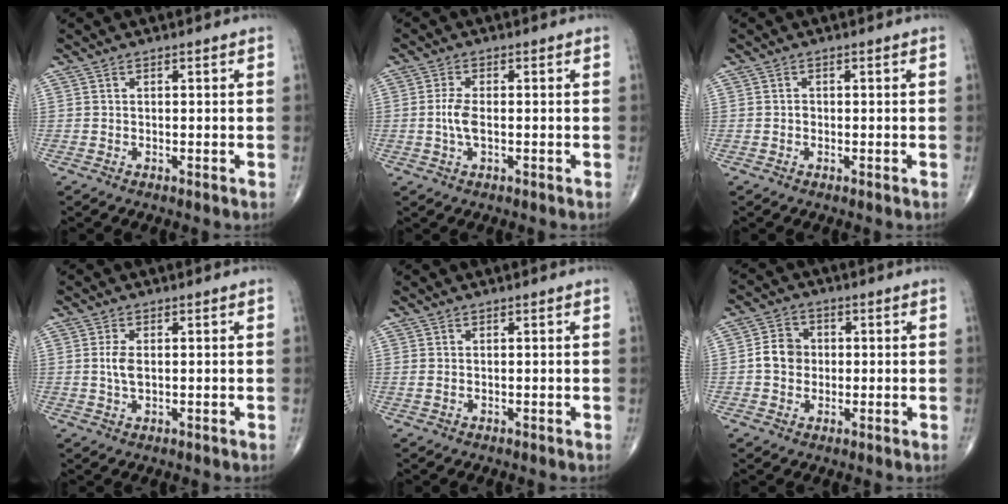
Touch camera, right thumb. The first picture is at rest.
{"total": 3.6, "force": [-0.5, 1.5, 3.3], "torque": [-0.075, 0.004, -0.012]}
{"total": 0.7, "force": [-0.2, 0.6, 0.4], "torque": [0.000, 0.002, -0.005]}
{"total": 3.0, "force": [0.2, 1.5, 2.6], "torque": [-0.057, 0.000, 0.005]}
{"total": 0.7, "force": [0.1, 0.3, 0.6], "torque": [-0.019, 0.003, 0.006]}
{"total": 5.7, "force": [-0.1, 4.9, 2.8], "torque": [-0.035, 0.013, -0.008]}